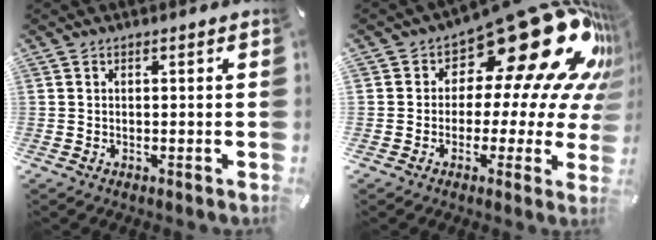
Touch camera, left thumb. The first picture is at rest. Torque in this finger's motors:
{"motor_torque": [2.64, 2.37, 0.18, 0.01, -0.09]}